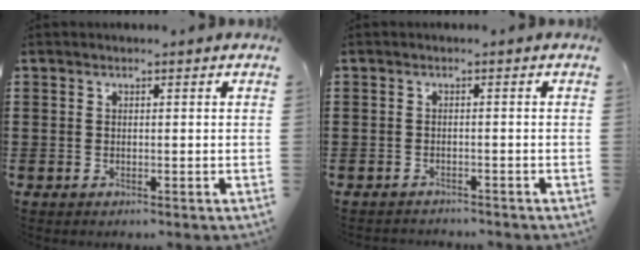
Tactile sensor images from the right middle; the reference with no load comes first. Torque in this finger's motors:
{"motor_torque": [-0.16, 0.42, -0.16, -0.01]}